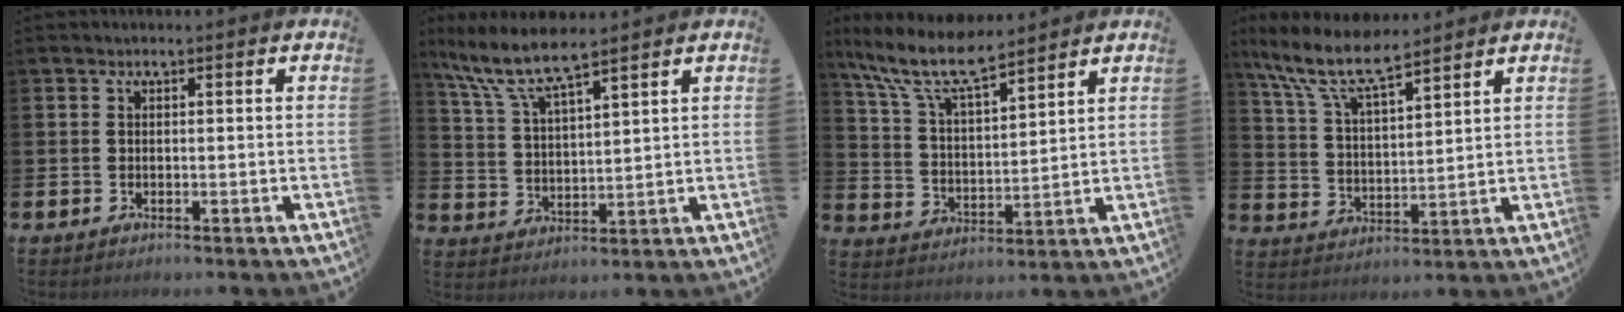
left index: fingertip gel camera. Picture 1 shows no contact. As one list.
[{"total": 7.5, "force": [6.4, 1.0, 3.7], "torque": [-0.101, -0.027, 0.113]}, {"total": 10.2, "force": [8.6, 2.3, 5.0], "torque": [-0.133, -0.037, 0.155]}, {"total": 9.7, "force": [8.1, 2.2, 4.9], "torque": [-0.127, -0.031, 0.145]}]